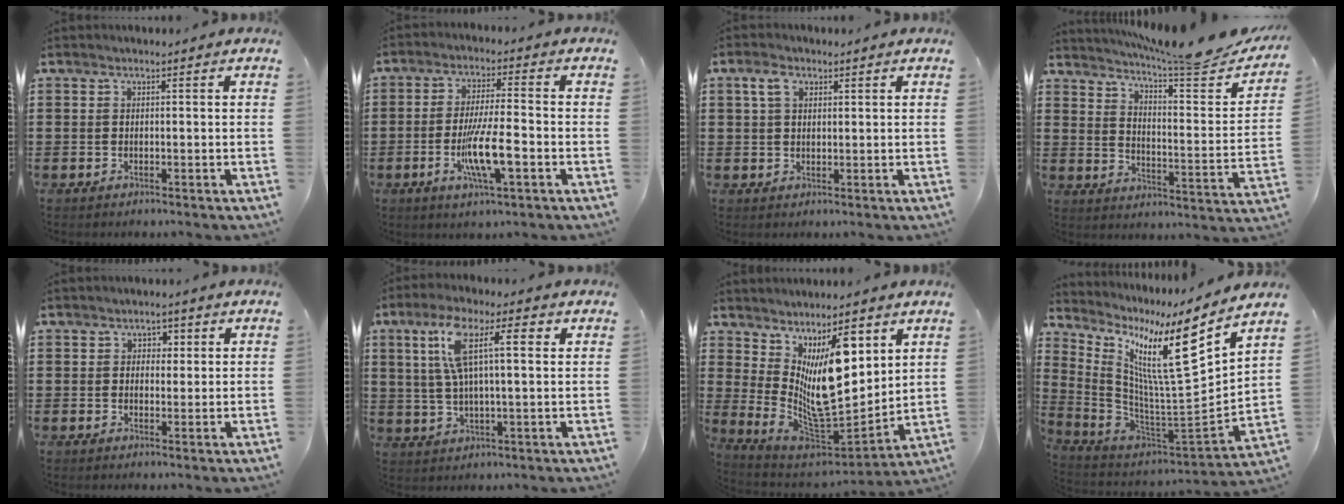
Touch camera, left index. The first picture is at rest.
{"total": 8.3, "force": [-2.7, 1.4, 7.8], "torque": [-0.153, -0.011, -0.052]}
{"total": 3.1, "force": [1.4, 1.8, 2.1], "torque": [-0.048, 0.010, 0.025]}
{"total": 7.9, "force": [6.8, -0.1, 4.0], "torque": [-0.081, -0.050, 0.109]}
{"total": 1.8, "force": [0.5, 1.5, 0.8], "torque": [-0.013, 0.007, 0.004]}
{"total": 10.6, "force": [3.7, 2.9, 9.5], "torque": [-0.194, 0.014, 0.059]}
{"total": 11.7, "force": [3.7, 4.3, 10.2], "torque": [-0.182, -0.037, 0.066]}
{"total": 15.1, "force": [6.7, 3.0, 13.2], "torque": [-0.249, -0.039, 0.097]}